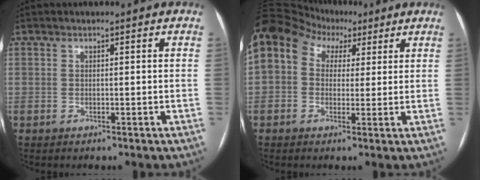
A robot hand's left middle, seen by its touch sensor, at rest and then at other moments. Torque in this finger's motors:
{"motor_torque": [1.23, -0.91, 1.06, 0.21]}